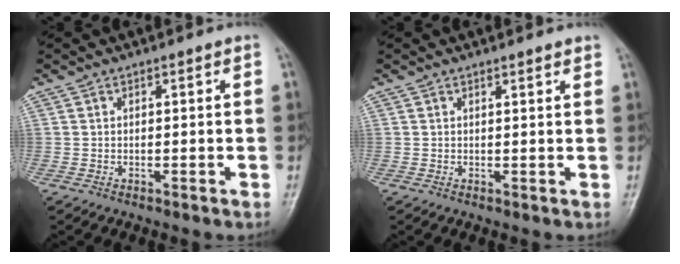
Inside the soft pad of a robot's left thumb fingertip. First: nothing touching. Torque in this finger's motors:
{"motor_torque": [-0.16, -0.03, -0.32, 0.10, 0.04]}